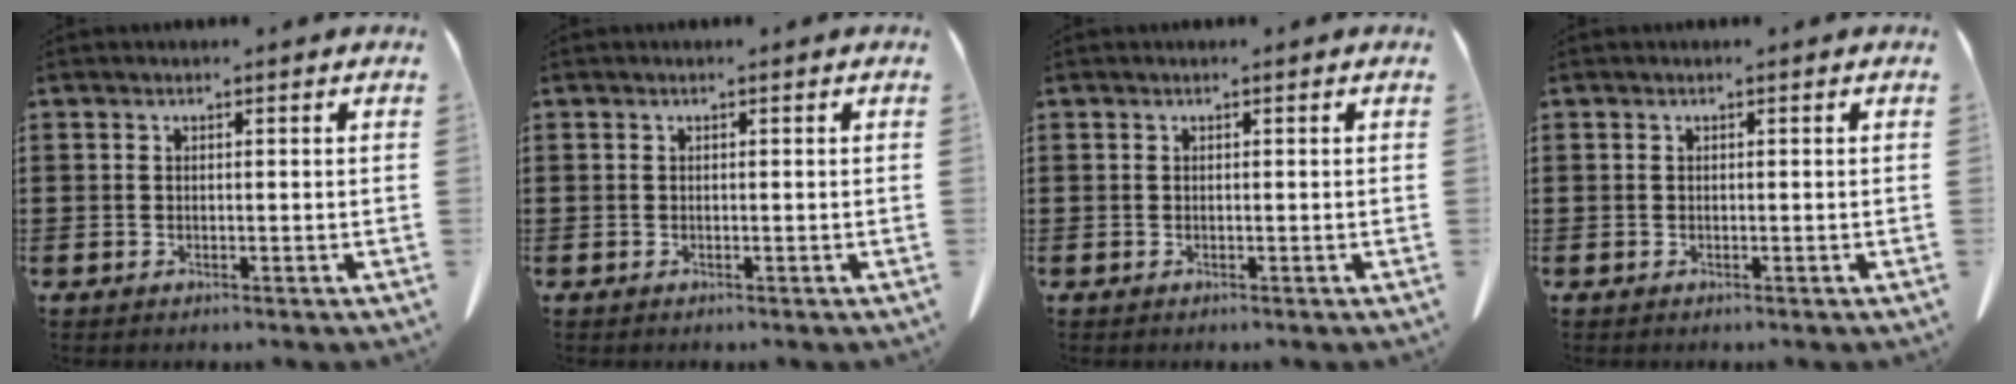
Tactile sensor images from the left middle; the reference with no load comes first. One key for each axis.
{"total": 0.0}
{"total": 0.0}
{"total": 0.0}